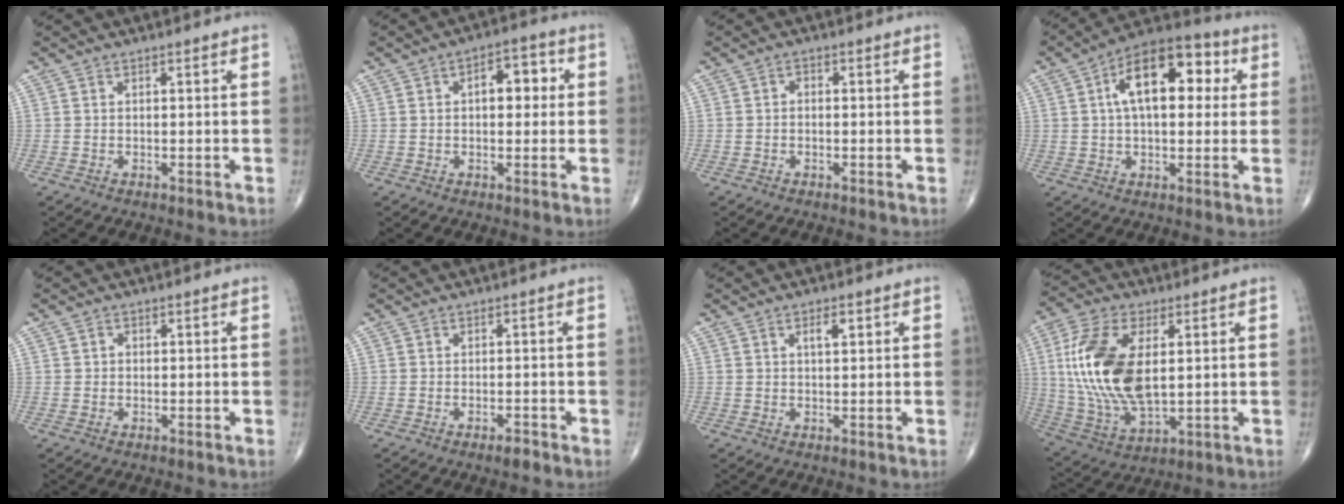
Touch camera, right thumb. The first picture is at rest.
{"total": 6.8, "force": [1.2, 3.8, 5.5], "torque": [-0.052, 0.016, 0.010]}
{"total": 1.0, "force": [-0.2, 0.7, 0.7], "torque": [-0.003, 0.002, -0.008]}
{"total": 16.3, "force": [3.9, 8.6, 13.2], "torque": [-0.180, 0.025, 0.052]}
{"total": 0.9, "force": [0.1, 0.9, 0.2], "torque": [0.001, 0.002, 0.000]}
{"total": 1.6, "force": [-1.1, 0.4, 1.0], "torque": [-0.018, 0.000, -0.019]}
{"total": 2.4, "force": [1.1, 1.1, 1.9], "torque": [-0.028, -0.003, 0.017]}
{"total": 19.3, "force": [2.9, 10.0, 16.3], "torque": [-0.337, -0.016, 0.060]}